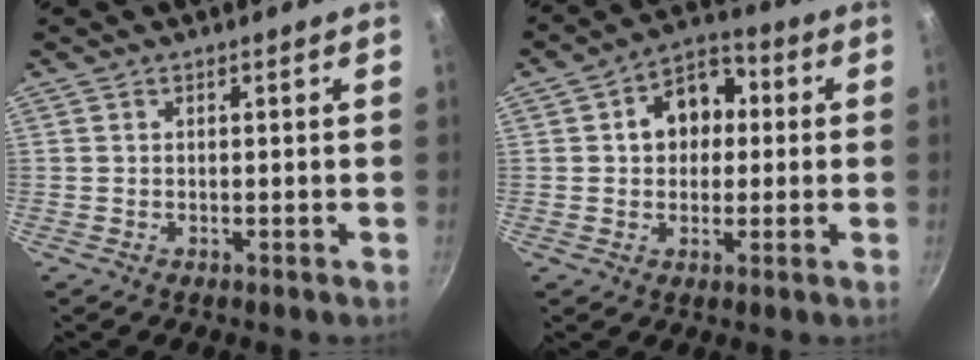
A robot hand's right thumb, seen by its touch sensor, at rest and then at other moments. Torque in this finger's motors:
{"motor_torque": [-0.56, 0.76, 0.09, 0.12, 0.04]}